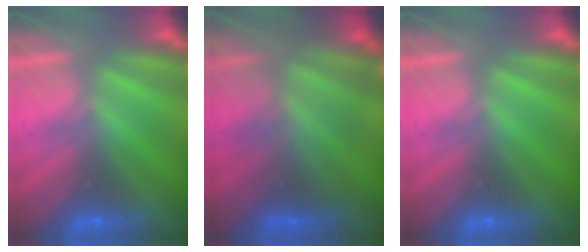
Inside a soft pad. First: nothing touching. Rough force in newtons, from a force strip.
{"total": 4.7}
{"total": 0.0}